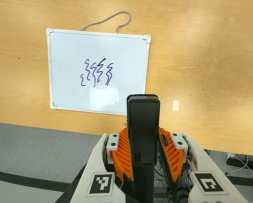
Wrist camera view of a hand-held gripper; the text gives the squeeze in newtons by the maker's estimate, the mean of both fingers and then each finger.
{"total": 5.1, "left": 3.5, "right": 6.7}